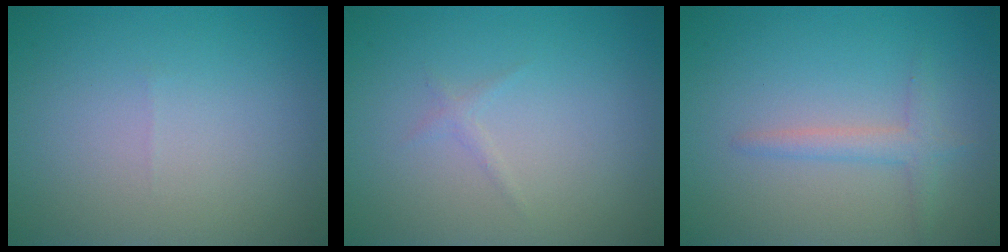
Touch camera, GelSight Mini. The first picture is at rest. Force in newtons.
{"total": 0.6, "press": 0.6, "slide": 0.1}
{"total": 1.7, "press": 1.7, "slide": 0.1}